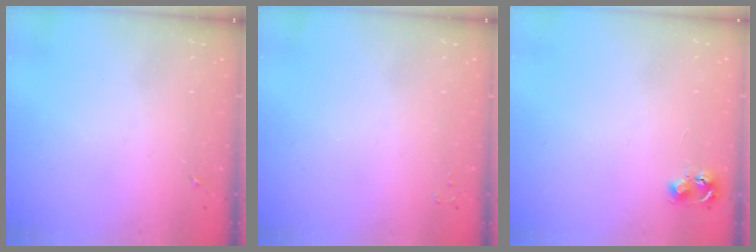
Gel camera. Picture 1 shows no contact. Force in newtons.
{"total": 2.0, "press": 2.0, "slide": 0.3}
{"total": 5.3, "press": 5.3, "slide": 0.5}